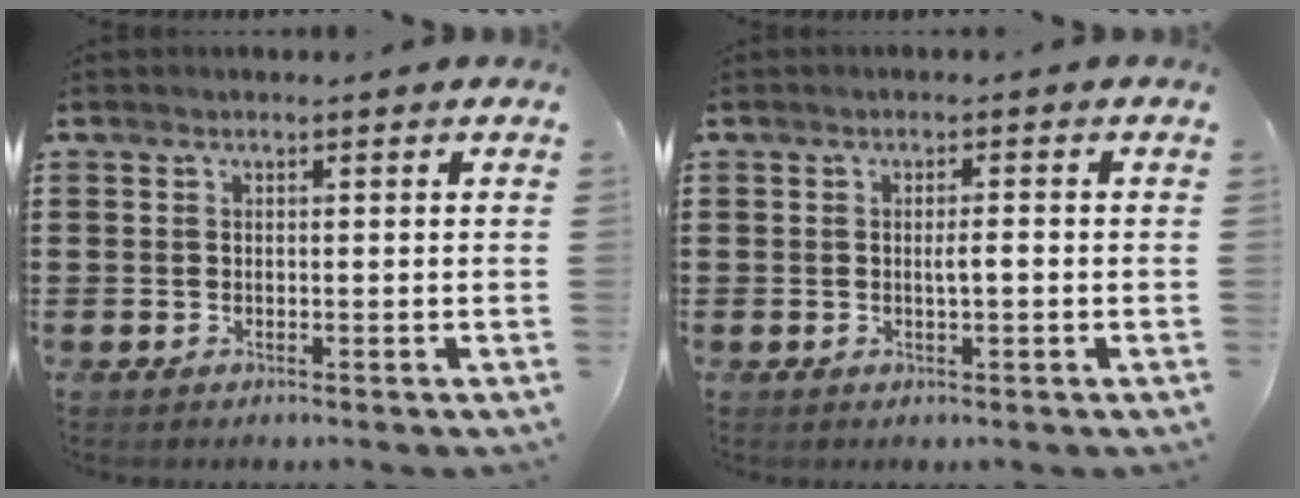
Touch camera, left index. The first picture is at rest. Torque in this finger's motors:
{"motor_torque": [0.07, 0.03, 0.04, 0.03]}